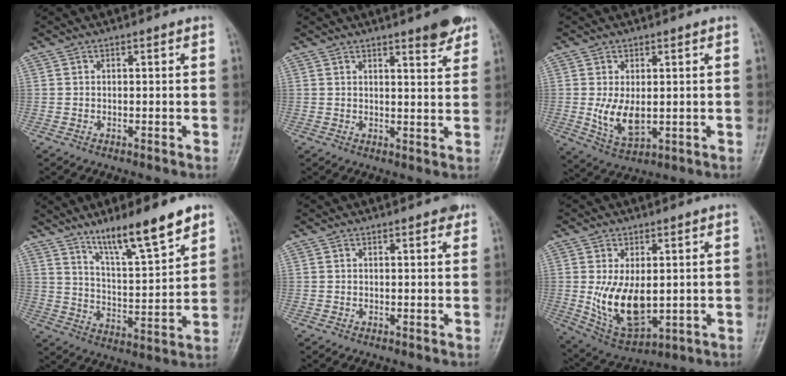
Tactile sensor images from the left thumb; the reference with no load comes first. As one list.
[{"total": 5.4, "force": [3.9, 1.0, 3.7], "torque": [-0.037, -0.024, 0.048]}, {"total": 6.8, "force": [0.1, 3.8, 5.6], "torque": [-0.095, -0.018, 0.016]}, {"total": 14.0, "force": [9.9, 2.4, 9.6], "torque": [-0.145, -0.060, 0.173]}, {"total": 2.2, "force": [1.5, 0.8, 1.5], "torque": [-0.013, -0.002, 0.016]}, {"total": 11.7, "force": [0.0, 6.5, 9.7], "torque": [-0.158, -0.021, 0.023]}]